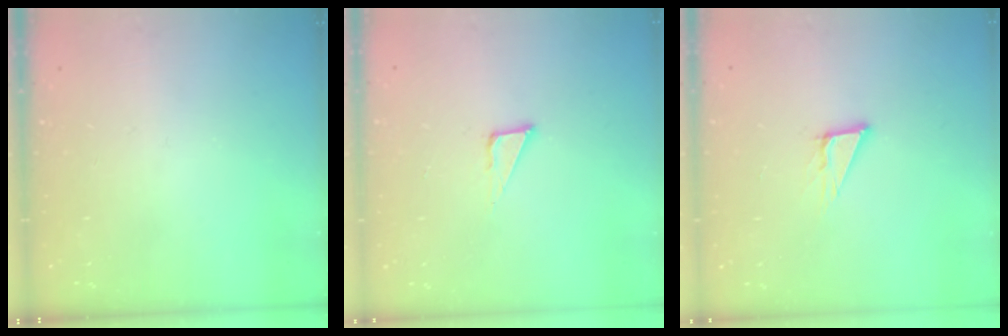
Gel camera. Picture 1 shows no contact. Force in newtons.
{"total": 4.8, "press": 4.8, "slide": 0.4}
{"total": 5.1, "press": 5.1, "slide": 0.5}